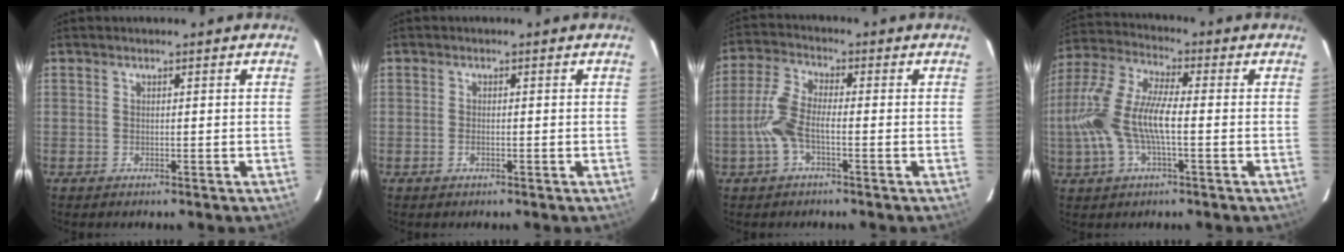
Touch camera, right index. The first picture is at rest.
{"total": 1.1, "force": [-0.5, 0.5, 0.8], "torque": [-0.018, 0.000, -0.009]}
{"total": 7.3, "force": [-2.2, 2.4, 6.5], "torque": [-0.152, 0.008, -0.048]}
{"total": 14.3, "force": [-2.2, 4.6, 13.4], "torque": [-0.281, 0.003, -0.046]}